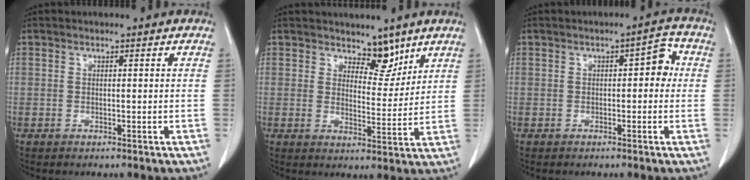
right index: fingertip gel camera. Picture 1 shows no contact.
{"total": 5.0, "force": [3.9, 2.3, 2.0], "torque": [-0.017, -0.009, 0.065]}
{"total": 3.8, "force": [0.2, 1.9, 3.3], "torque": [-0.035, 0.021, -0.001]}